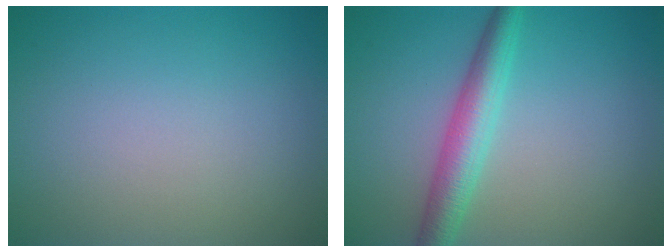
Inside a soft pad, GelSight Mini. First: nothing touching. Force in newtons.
{"total": 4.0, "press": 4.0, "slide": 0.0}